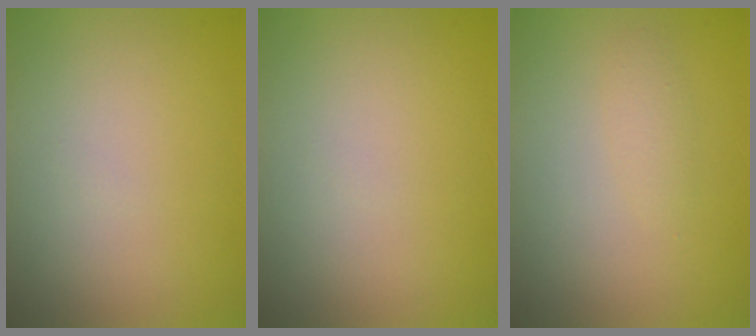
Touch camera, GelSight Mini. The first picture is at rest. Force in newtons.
{"total": 0.0}
{"total": 1.1, "press": 1.0, "slide": 0.1}